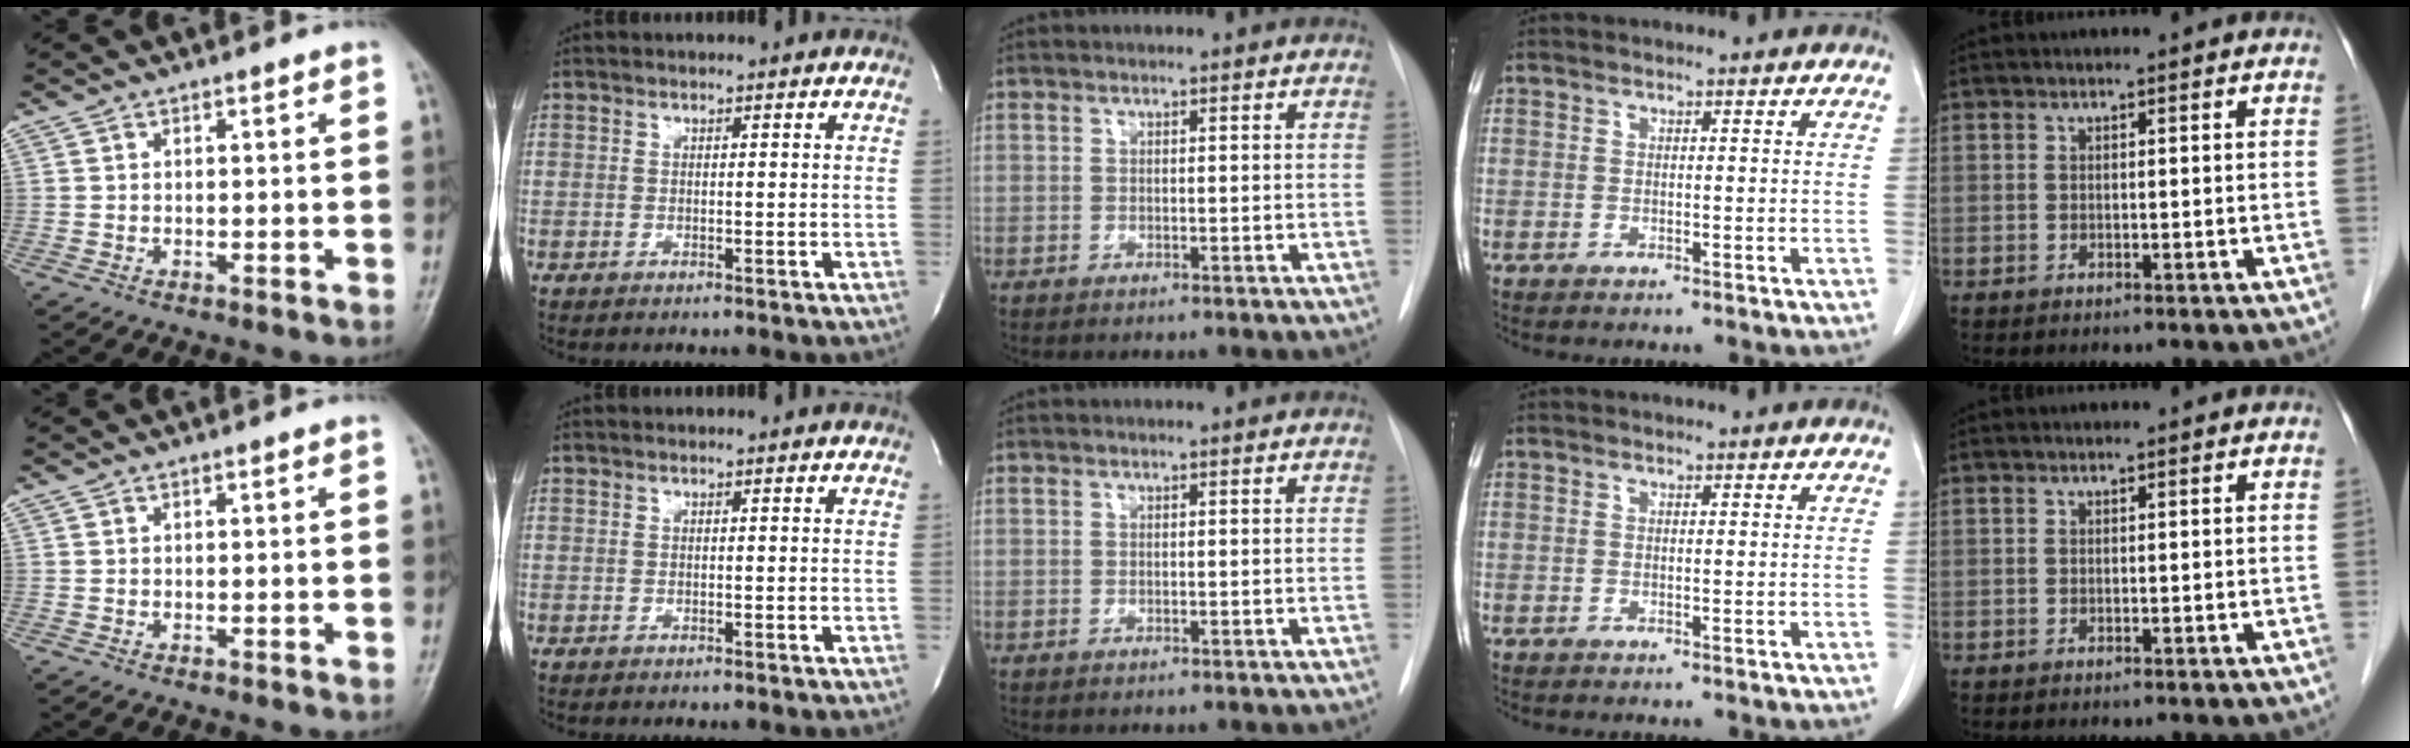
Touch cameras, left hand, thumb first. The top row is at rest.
{}